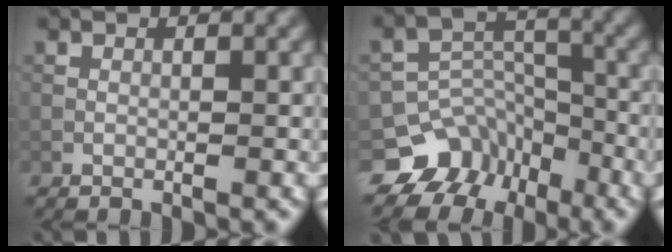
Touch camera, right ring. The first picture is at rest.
{"total": 7.5, "force": [-5.2, 5.3, 1.0], "torque": [0.003, 0.007, -0.077]}